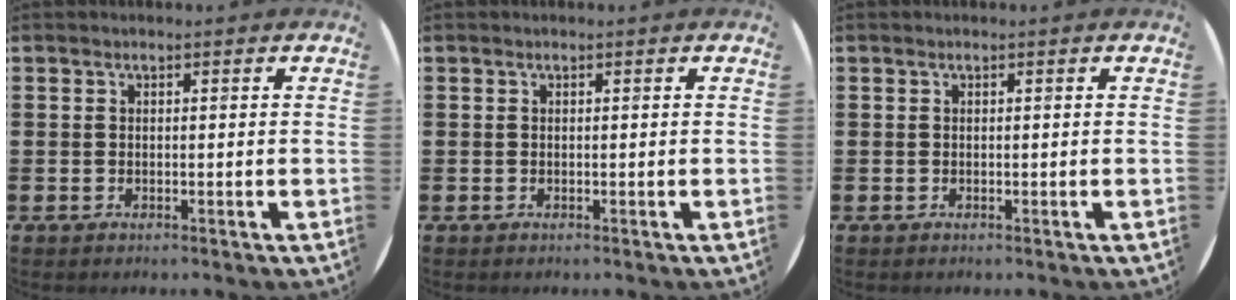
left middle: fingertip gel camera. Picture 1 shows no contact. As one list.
[{"total": 0.0}, {"total": 0.0}]